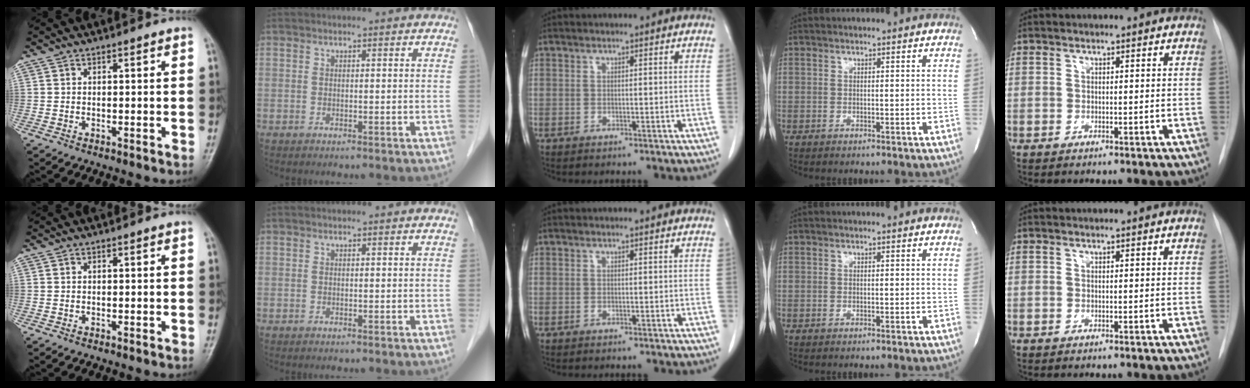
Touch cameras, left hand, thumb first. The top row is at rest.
{}